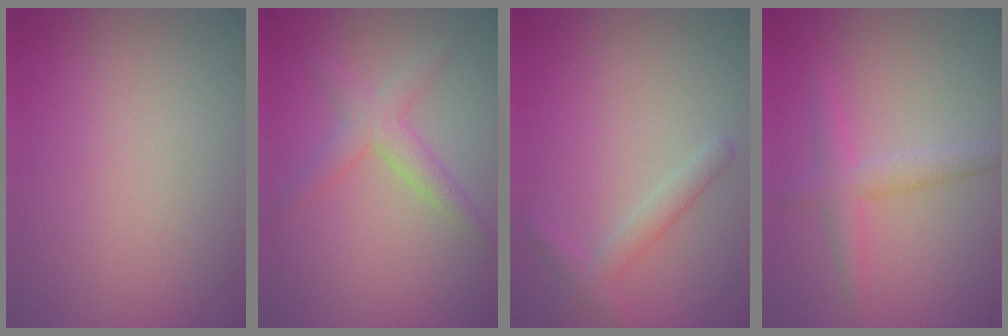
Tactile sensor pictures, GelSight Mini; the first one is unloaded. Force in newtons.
{"total": 2.9, "press": 2.9, "slide": 0.1}
{"total": 2.0, "press": 2.0, "slide": 0.1}
{"total": 2.7, "press": 2.7, "slide": 0.2}